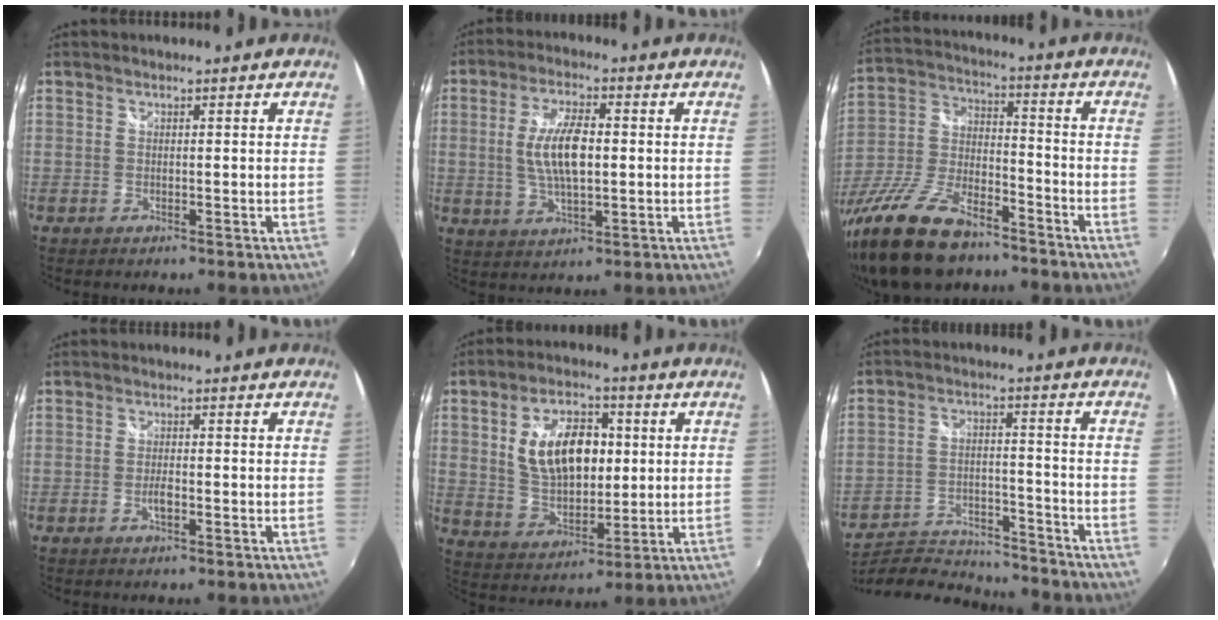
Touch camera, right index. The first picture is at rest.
{"total": 9.4, "force": [0.4, 3.7, 8.6], "torque": [-0.167, 0.003, 0.010]}
{"total": 20.7, "force": [-14.8, 8.1, 12.0], "torque": [-0.256, -0.025, -0.265]}
{"total": 2.1, "force": [-0.8, 0.8, 1.7], "torque": [-0.034, -0.002, -0.014]}
{"total": 13.8, "force": [2.6, 8.0, 10.9], "torque": [-0.198, 0.011, 0.057]}
{"total": 19.1, "force": [-17.6, 4.2, 6.2], "torque": [-0.129, -0.009, -0.269]}